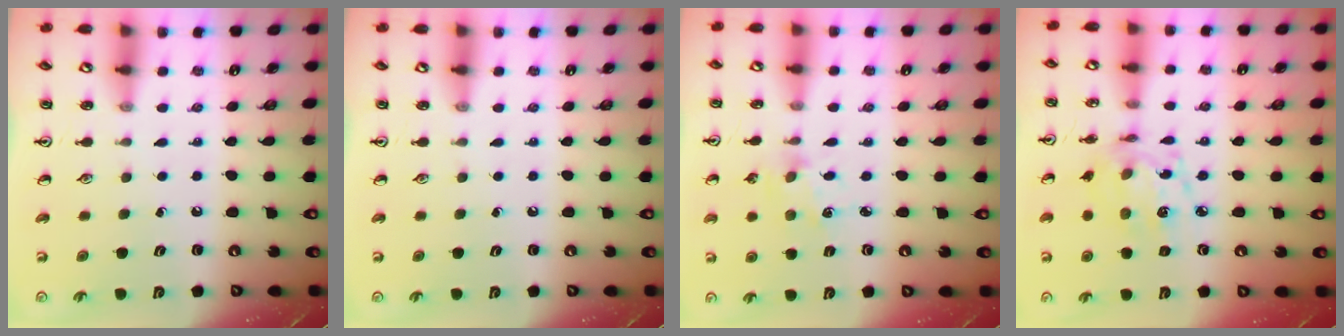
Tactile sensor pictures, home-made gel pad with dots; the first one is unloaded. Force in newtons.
{"total": 0.0}
{"total": 2.7, "press": 2.6, "slide": 0.3}
{"total": 10.3, "press": 10.3, "slide": 0.8}